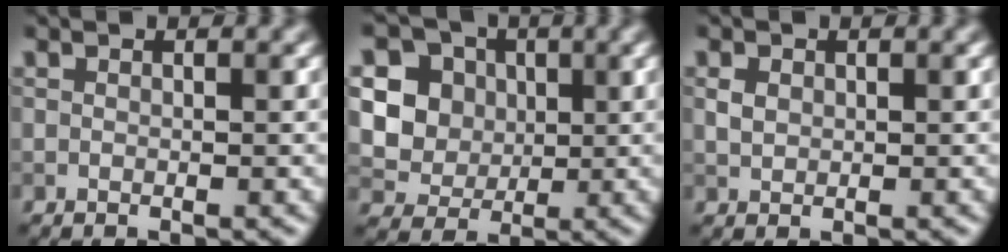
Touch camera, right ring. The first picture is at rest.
{"total": 7.4, "force": [1.8, 6.4, 3.1], "torque": [-0.067, 0.014, 0.024]}
{"total": 1.3, "force": [0.3, 1.0, 0.7], "torque": [-0.013, 0.002, 0.006]}